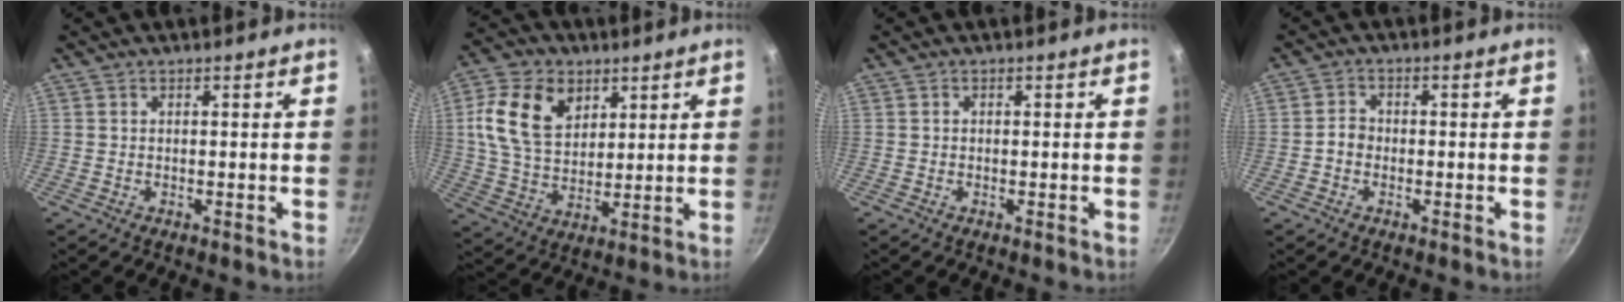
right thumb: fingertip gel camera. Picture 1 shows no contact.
{"total": 14.7, "force": [5.2, 10.2, 9.2], "torque": [-0.150, -0.011, 0.093]}
{"total": 0.6, "force": [0.0, 0.5, 0.2], "torque": [-0.001, 0.003, 0.000]}
{"total": 2.6, "force": [-0.8, 2.2, 1.3], "torque": [-0.013, 0.017, -0.020]}